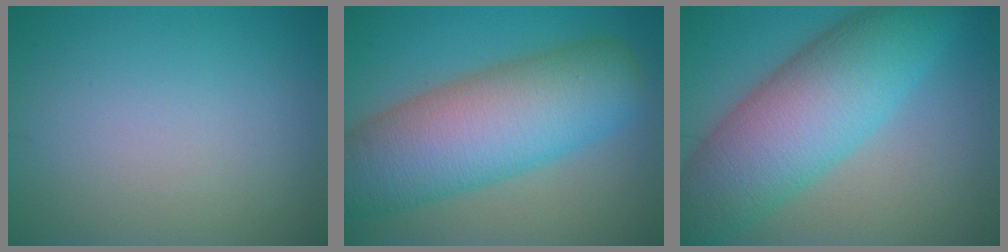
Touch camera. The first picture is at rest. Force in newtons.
{"total": 12.0, "press": 12.0, "slide": 0.5}
{"total": 11.2, "press": 11.2, "slide": 0.2}